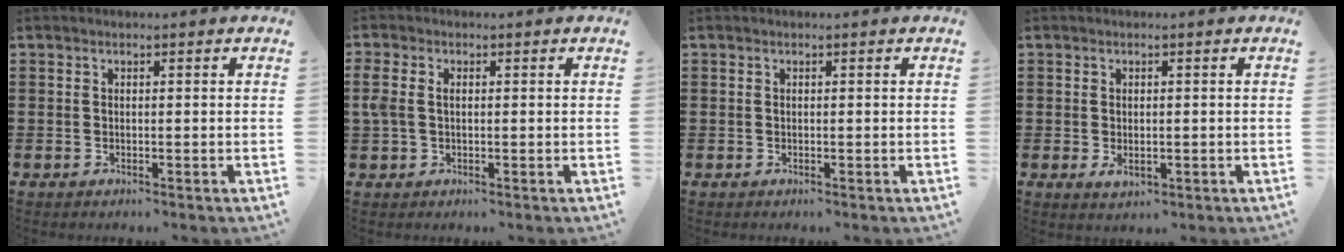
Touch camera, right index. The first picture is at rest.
{"total": 2.3, "force": [0.2, 1.6, 1.7], "torque": [-0.044, 0.005, 0.001]}
{"total": 0.0}
{"total": 1.7, "force": [-0.2, 0.8, 1.5], "torque": [-0.030, -0.002, -0.002]}